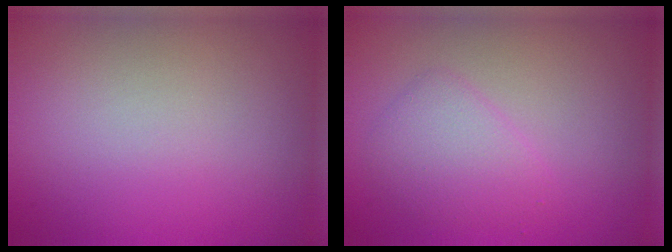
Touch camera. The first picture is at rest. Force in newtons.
{"total": 2.7, "press": 2.7, "slide": 0.2}